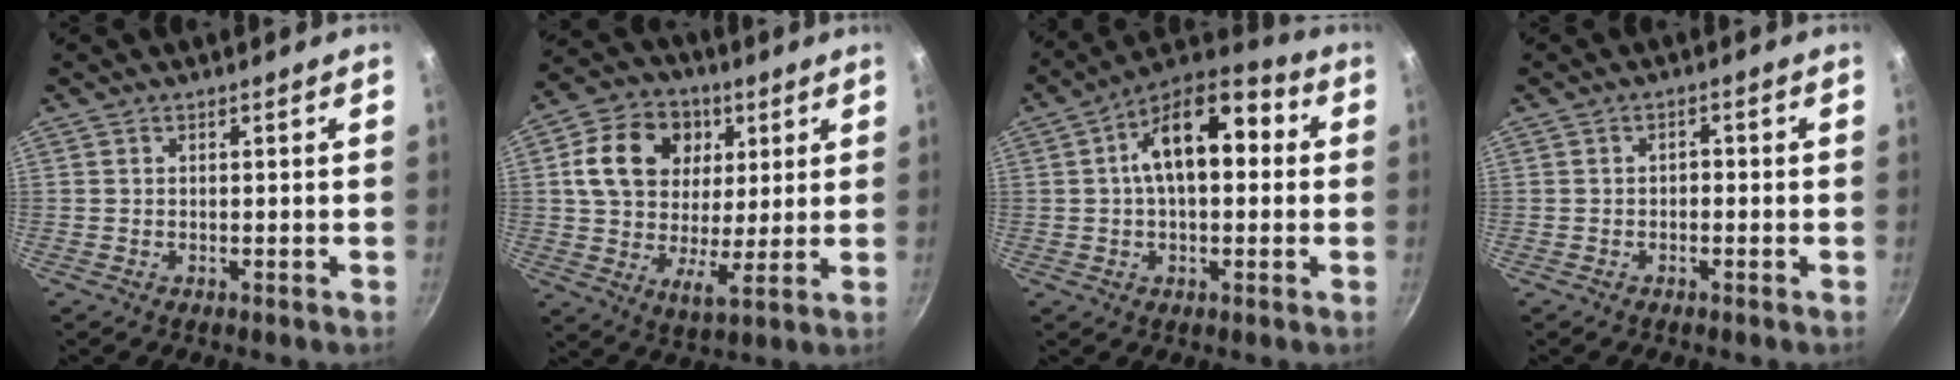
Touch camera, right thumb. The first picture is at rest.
{"total": 16.0, "force": [5.0, 11.9, 9.5], "torque": [-0.143, -0.008, 0.074]}
{"total": 15.7, "force": [2.4, 8.9, 12.7], "torque": [-0.168, 0.035, 0.020]}
{"total": 1.4, "force": [-0.5, 0.9, 0.9], "torque": [-0.011, 0.010, -0.008]}